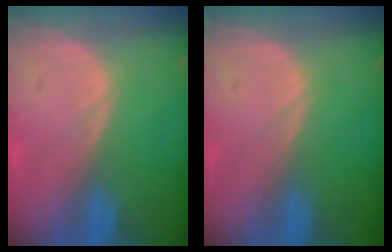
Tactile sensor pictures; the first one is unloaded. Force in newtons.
{"total": 0.0}